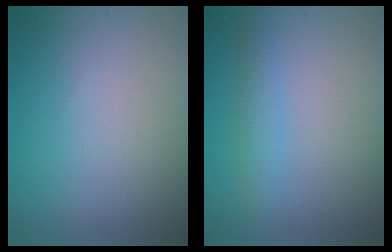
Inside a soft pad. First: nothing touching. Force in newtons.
{"total": 2.0, "press": 2.0, "slide": 0.1}